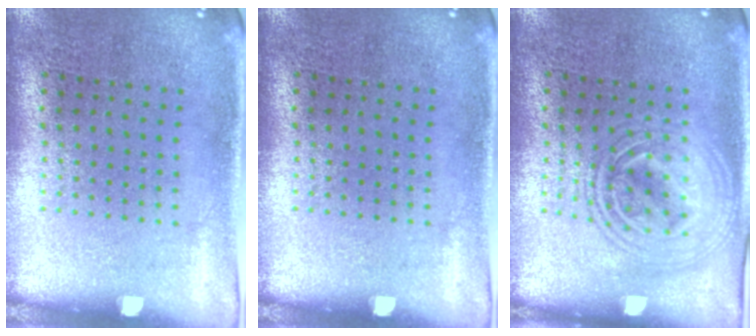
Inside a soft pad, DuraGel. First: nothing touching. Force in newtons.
{"total": 0.0}
{"total": 1.9, "press": 1.9, "slide": 0.3}